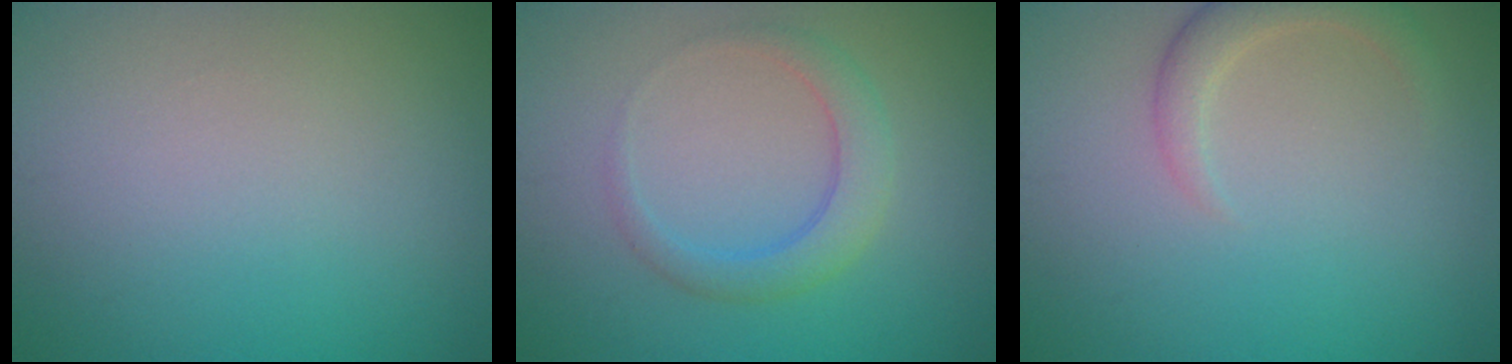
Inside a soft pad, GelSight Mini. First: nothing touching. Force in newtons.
{"total": 2.8, "press": 2.8, "slide": 0.1}
{"total": 2.4, "press": 2.3, "slide": 0.3}